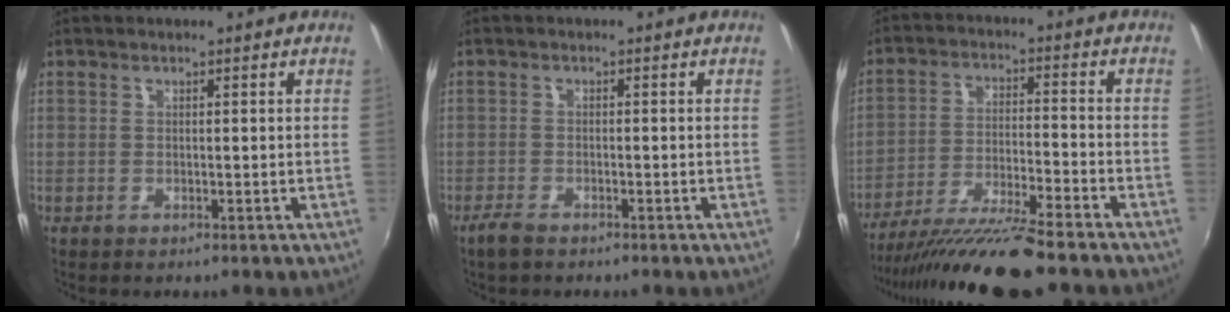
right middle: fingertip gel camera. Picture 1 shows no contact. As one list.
[{"total": 2.8, "force": [-2.2, 0.9, 1.4], "torque": [-0.041, -0.005, -0.046]}, {"total": 14.3, "force": [-12.3, -0.3, 7.2], "torque": [-0.148, -0.030, -0.215]}]